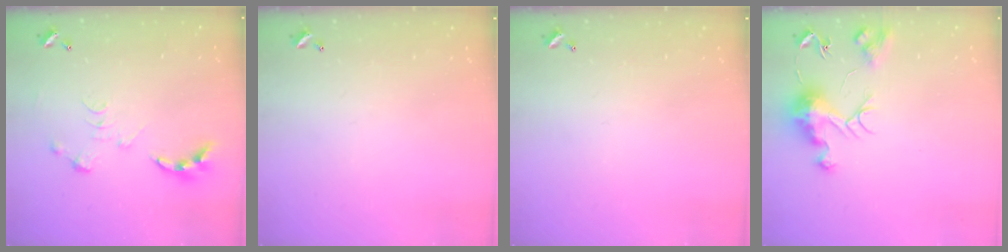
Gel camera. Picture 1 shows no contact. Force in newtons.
{"total": 0.0}
{"total": 0.0}
{"total": 10.1, "press": 10.0, "slide": 0.8}